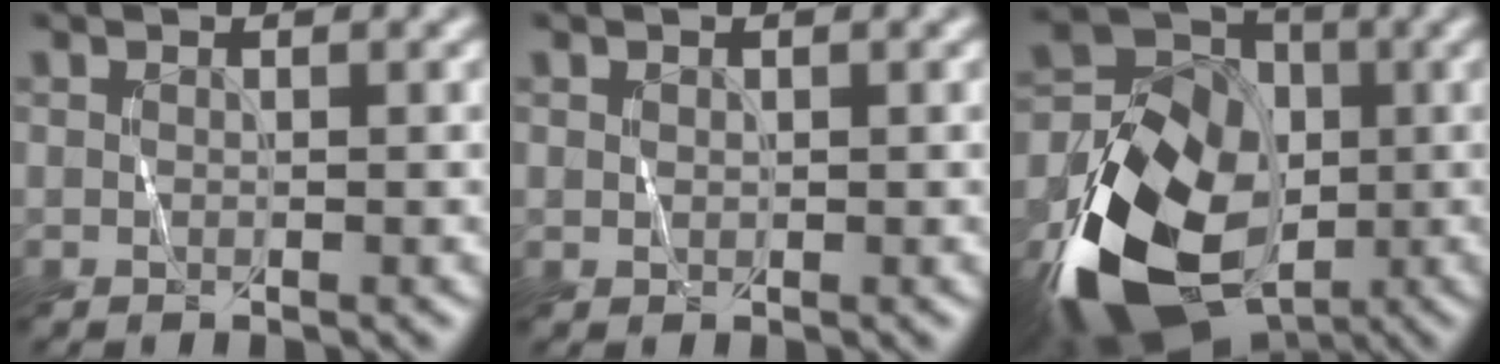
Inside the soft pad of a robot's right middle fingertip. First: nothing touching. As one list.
[{"total": 0.6, "force": [0.2, 0.5, 0.2], "torque": [-0.003, -0.003, 0.006]}, {"total": 16.8, "force": [-6.9, 11.7, 9.8], "torque": [-0.187, -0.031, -0.108]}]